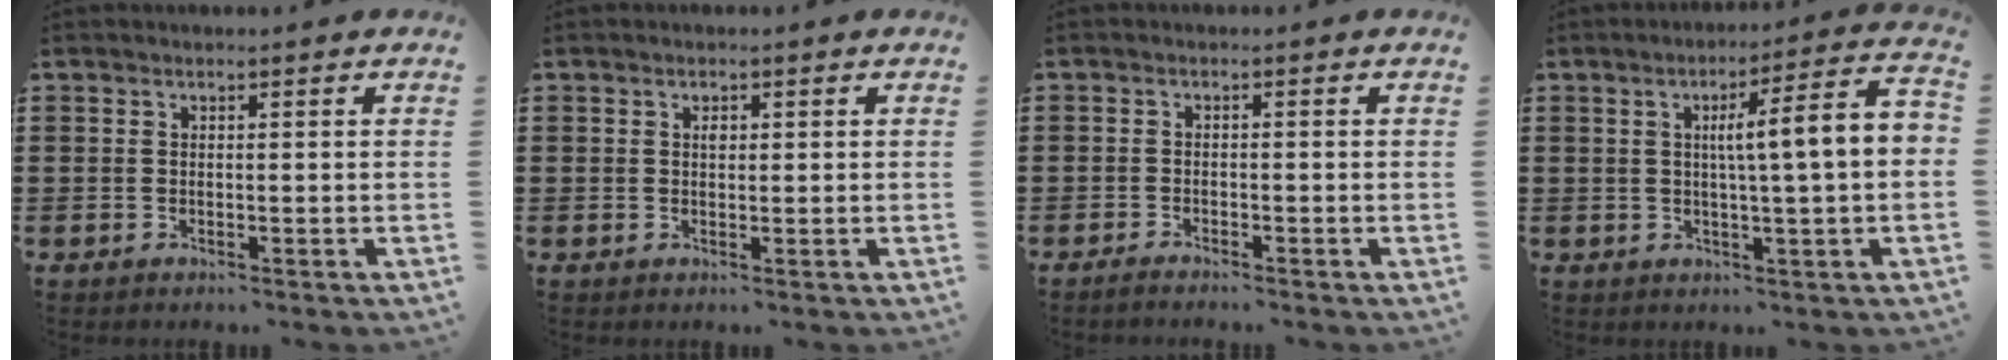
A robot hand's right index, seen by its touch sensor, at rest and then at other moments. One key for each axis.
{"total": 1.0, "fx": 0.4, "fy": 0.7, "fz": 0.6, "tx": -0.013, "ty": 0.003, "tz": 0.007}
{"total": 1.2, "fx": -1.2, "fy": 0.0, "fz": 0.2, "tx": -0.005, "ty": -0.001, "tz": -0.022}
{"total": 7.3, "fx": 0.4, "fy": 0.0, "fz": 7.3, "tx": -0.122, "ty": -0.012, "tz": -0.008}